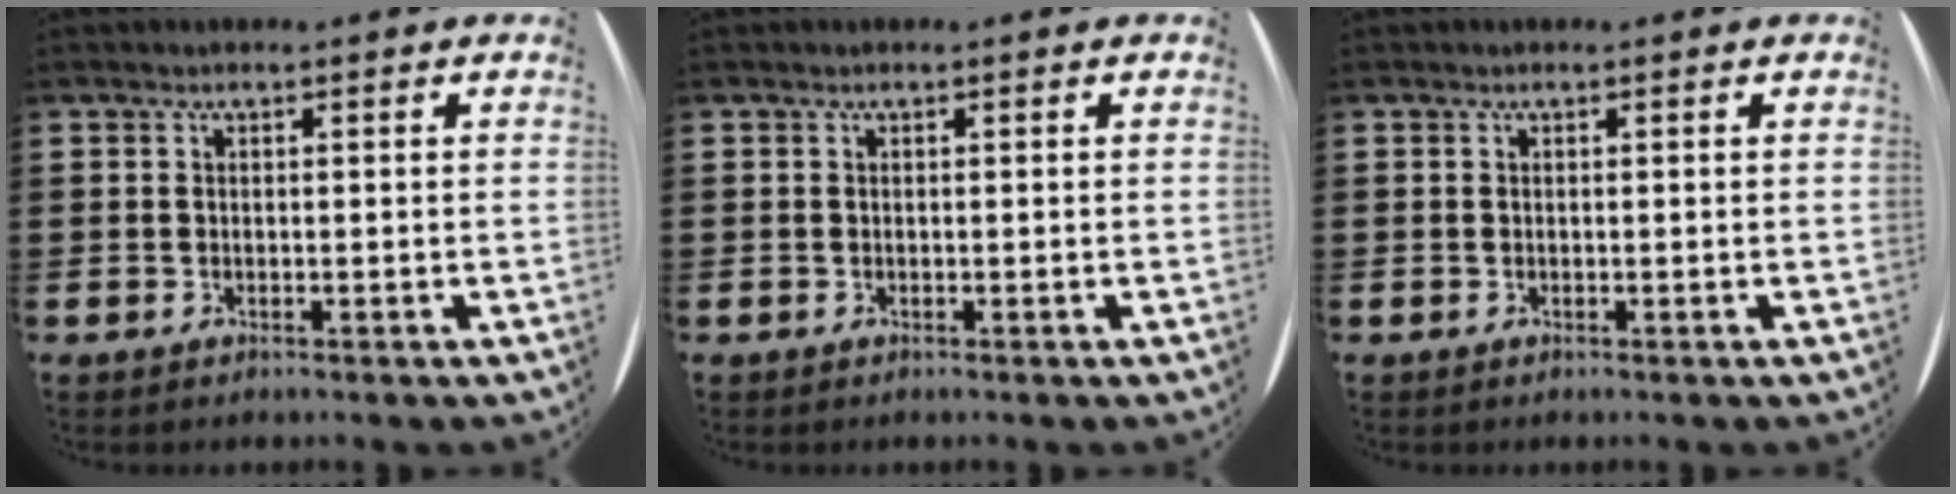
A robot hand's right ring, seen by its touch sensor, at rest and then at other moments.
{"total": 0.0}
{"total": 0.0}